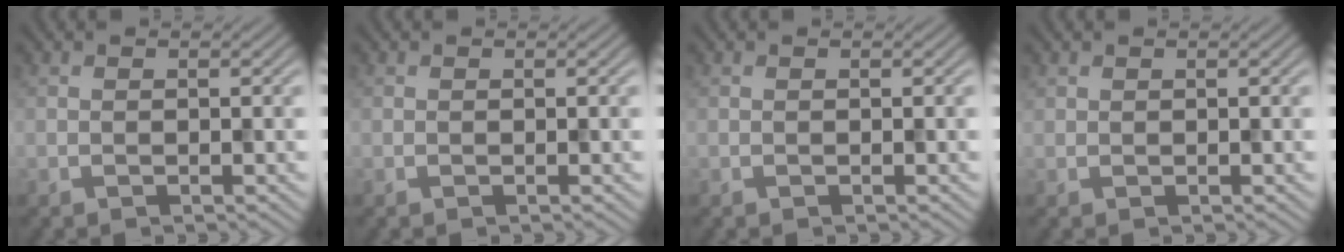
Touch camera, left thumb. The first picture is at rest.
{"total": 0.0}
{"total": 0.0}
{"total": 0.6, "force": [0.5, 0.3, 0.0], "torque": [-0.001, -0.001, 0.014]}